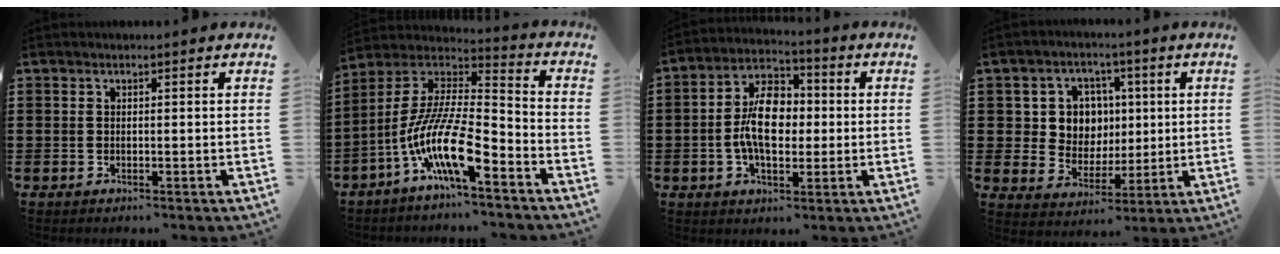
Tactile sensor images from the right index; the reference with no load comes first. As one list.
[{"total": 14.6, "force": [-8.3, 3.3, 11.5], "torque": [-0.247, -0.010, -0.159]}, {"total": 9.1, "force": [-0.4, 5.4, 7.3], "torque": [-0.152, 0.011, -0.015]}, {"total": 7.6, "force": [1.7, 6.9, 2.9], "torque": [-0.082, 0.018, 0.031]}]